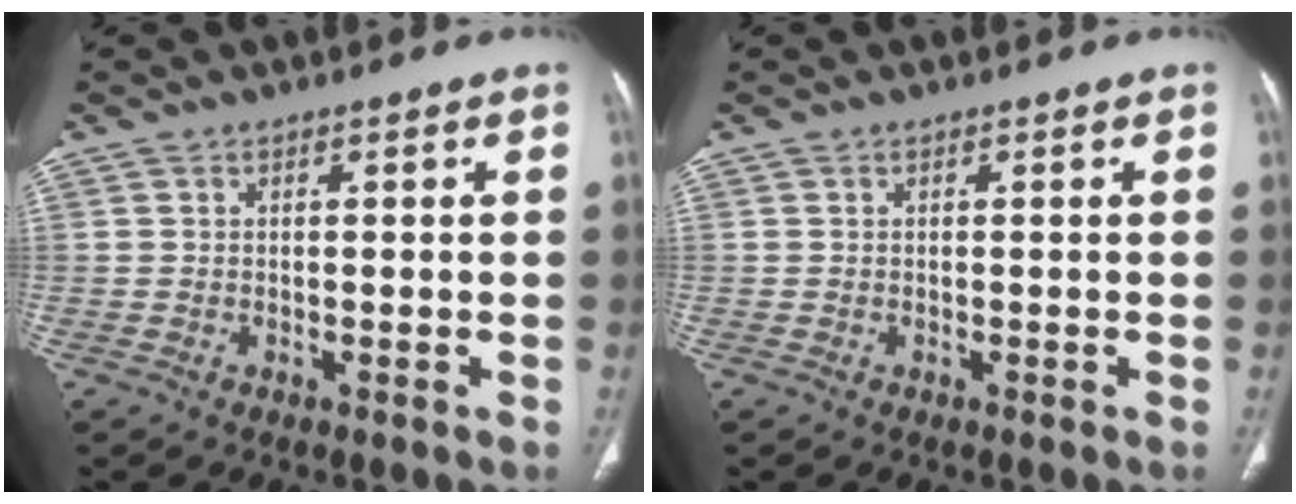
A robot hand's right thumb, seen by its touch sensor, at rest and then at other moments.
{"total": 0.0}